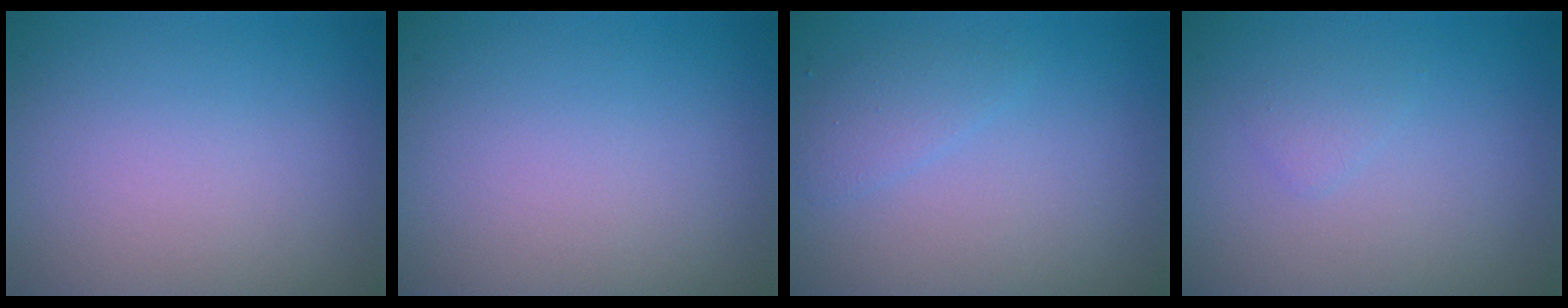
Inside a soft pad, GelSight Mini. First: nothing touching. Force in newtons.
{"total": 0.0}
{"total": 1.3, "press": 1.3, "slide": 0.0}
{"total": 0.8, "press": 0.8, "slide": 0.1}